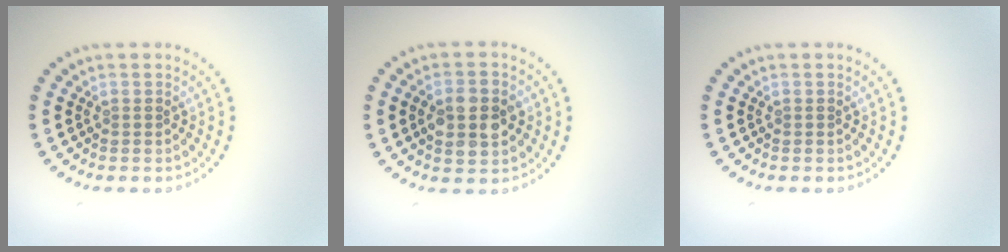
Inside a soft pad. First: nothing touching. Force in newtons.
{"total": 4.4, "press": 4.4, "slide": 0.1}
{"total": 0.0}